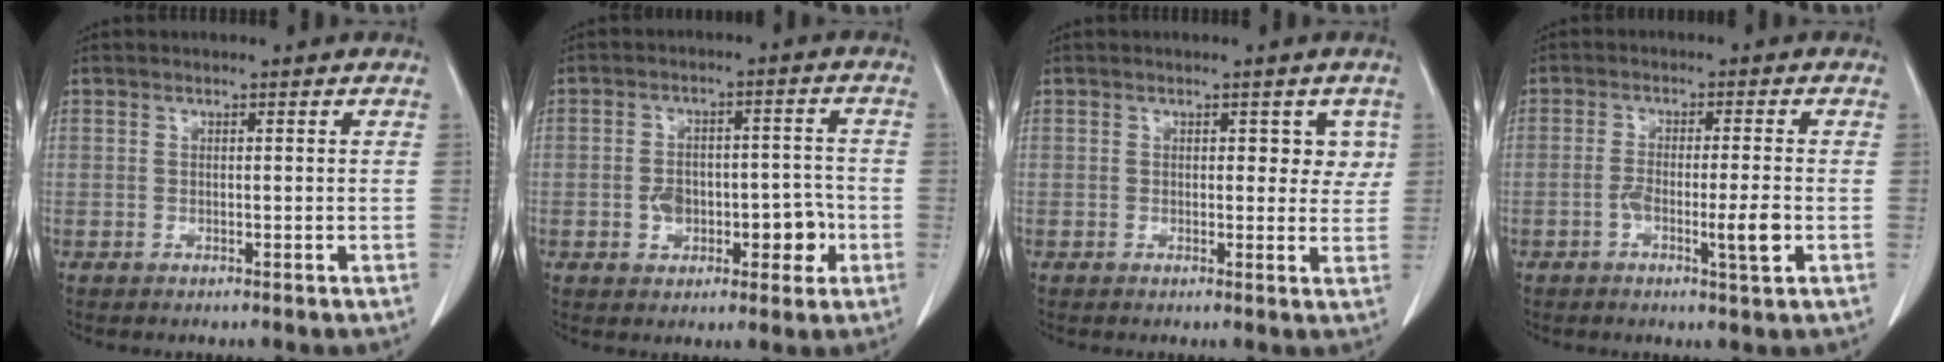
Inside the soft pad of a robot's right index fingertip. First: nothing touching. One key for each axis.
{"total": 7.9, "fx": -2.3, "fy": 4.5, "fz": 6.0, "tx": -0.082, "ty": 0.028, "tz": -0.027}
{"total": 3.1, "fx": 1.1, "fy": 2.0, "fz": 2.2, "tx": -0.010, "ty": 0.003, "tz": 0.009}
{"total": 5.5, "fx": -1.8, "fy": 0.2, "fz": 5.2, "tx": -0.091, "ty": -0.004, "tz": -0.028}